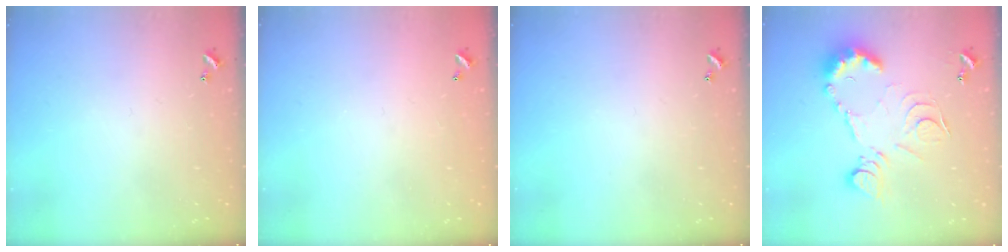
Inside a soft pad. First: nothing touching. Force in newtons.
{"total": 2.9, "press": 2.9, "slide": 0.1}
{"total": 0.0}
{"total": 13.9, "press": 13.8, "slide": 1.2}